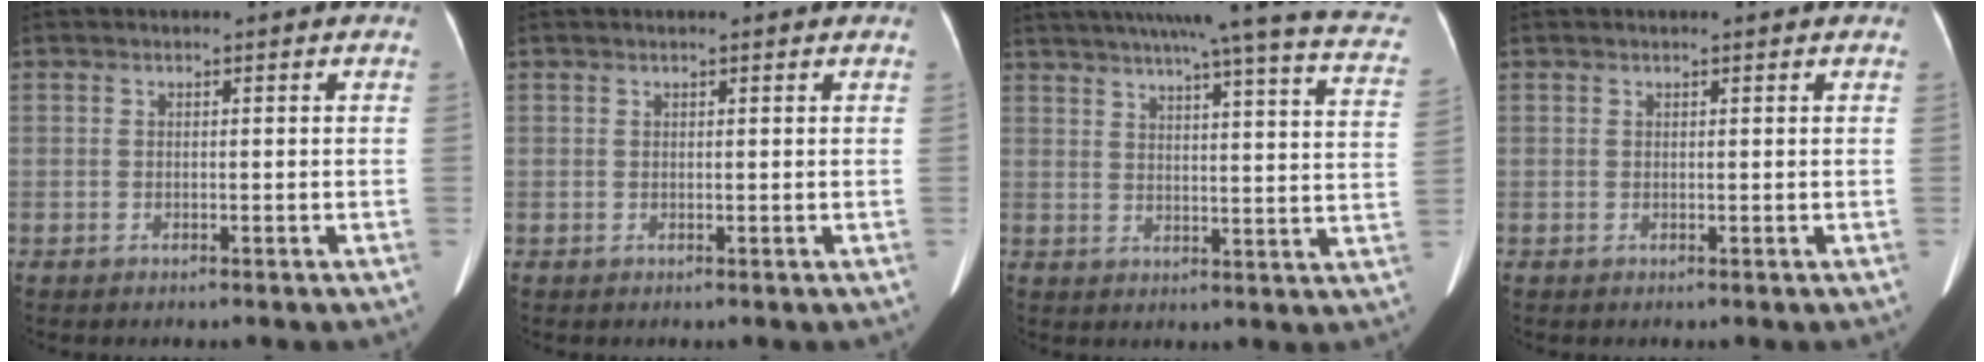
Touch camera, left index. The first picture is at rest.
{"total": 1.4, "force": [1.2, 0.2, 0.8], "torque": [-0.011, 0.015, 0.017]}
{"total": 25.3, "force": [20.4, 1.4, 14.9], "torque": [-0.215, -0.014, 0.246]}
{"total": 1.2, "force": [1.1, 0.1, 0.6], "torque": [-0.009, 0.013, 0.017]}